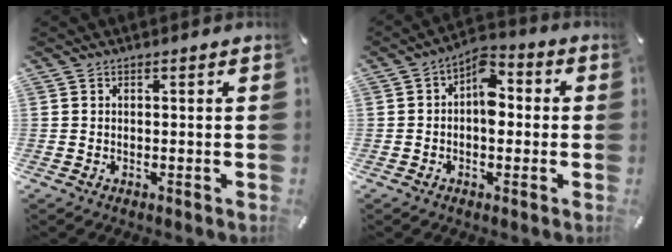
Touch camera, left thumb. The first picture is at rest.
{"total": 7.1, "force": [0.1, 4.6, 5.5], "torque": [-0.071, 0.000, -0.004]}